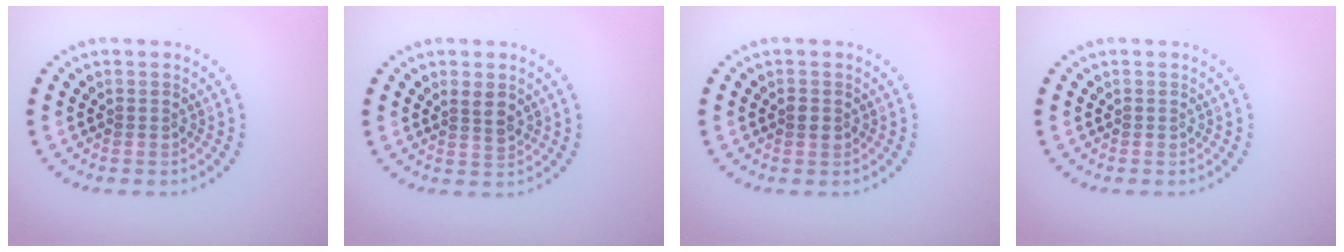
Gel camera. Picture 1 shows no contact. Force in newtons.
{"total": 1.7, "press": 1.5, "slide": 0.8}
{"total": 1.0, "press": 1.0, "slide": 0.1}
{"total": 0.0}